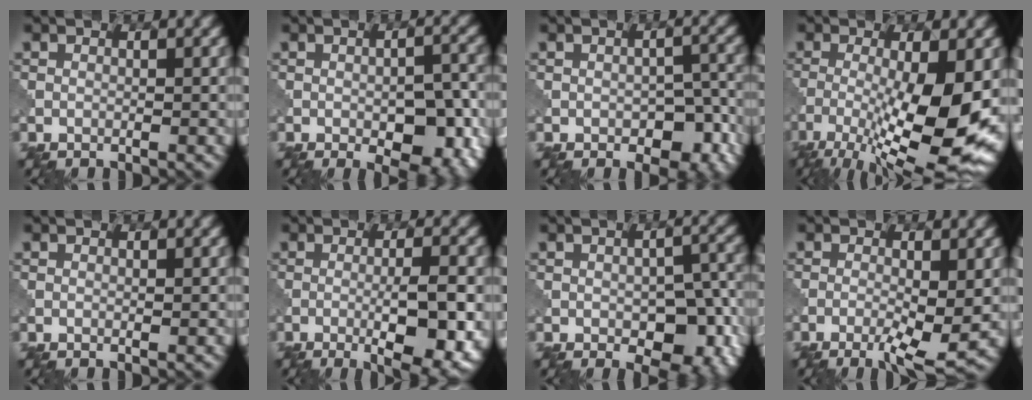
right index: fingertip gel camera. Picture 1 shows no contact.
{"total": 6.3, "force": [-2.2, 2.8, 5.2], "torque": [-0.070, 0.000, -0.031]}
{"total": 4.5, "force": [-1.6, 2.7, 3.3], "torque": [-0.043, -0.008, -0.019]}
{"total": 12.6, "force": [-3.9, 3.7, 11.4], "torque": [-0.201, -0.023, -0.060]}
{"total": 0.0}
{"total": 8.2, "force": [-2.3, 1.9, 7.6], "torque": [-0.110, -0.006, -0.027]}
{"total": 6.7, "force": [-1.9, 3.7, 5.2], "torque": [-0.065, -0.012, -0.020]}
{"total": 5.1, "force": [-1.6, 1.0, 4.7], "torque": [-0.081, -0.004, -0.027]}